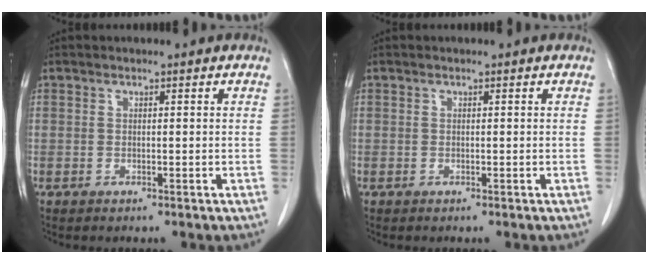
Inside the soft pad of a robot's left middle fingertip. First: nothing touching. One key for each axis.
{"total": 0.0}